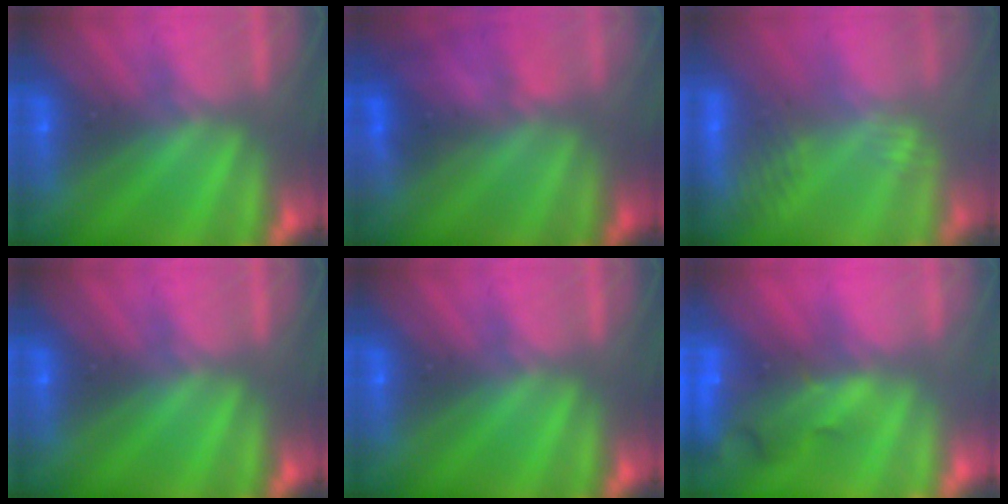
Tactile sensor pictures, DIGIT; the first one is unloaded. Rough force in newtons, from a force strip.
{"total": 4.7}
{"total": 3.0}
{"total": 0.0}
{"total": 0.0}
{"total": 7.1}